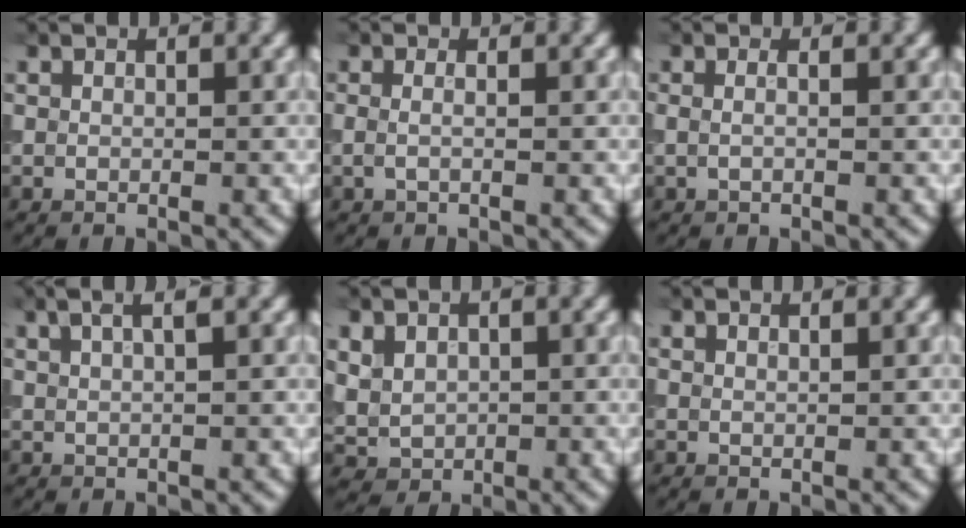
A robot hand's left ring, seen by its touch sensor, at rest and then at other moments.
{"total": 0.9, "force": [0.0, 0.3, 0.9], "torque": [-0.017, -0.007, -0.009]}
{"total": 1.1, "force": [0.2, 0.4, 1.0], "torque": [-0.014, -0.002, -0.006]}
{"total": 3.1, "force": [1.8, 1.0, 2.4], "torque": [-0.030, 0.010, 0.016]}
{"total": 2.6, "force": [0.5, 2.2, 1.3], "torque": [-0.036, -0.005, 0.012]}
{"total": 0.5, "force": [0.5, -0.1, 0.1], "torque": [-0.003, -0.002, 0.005]}